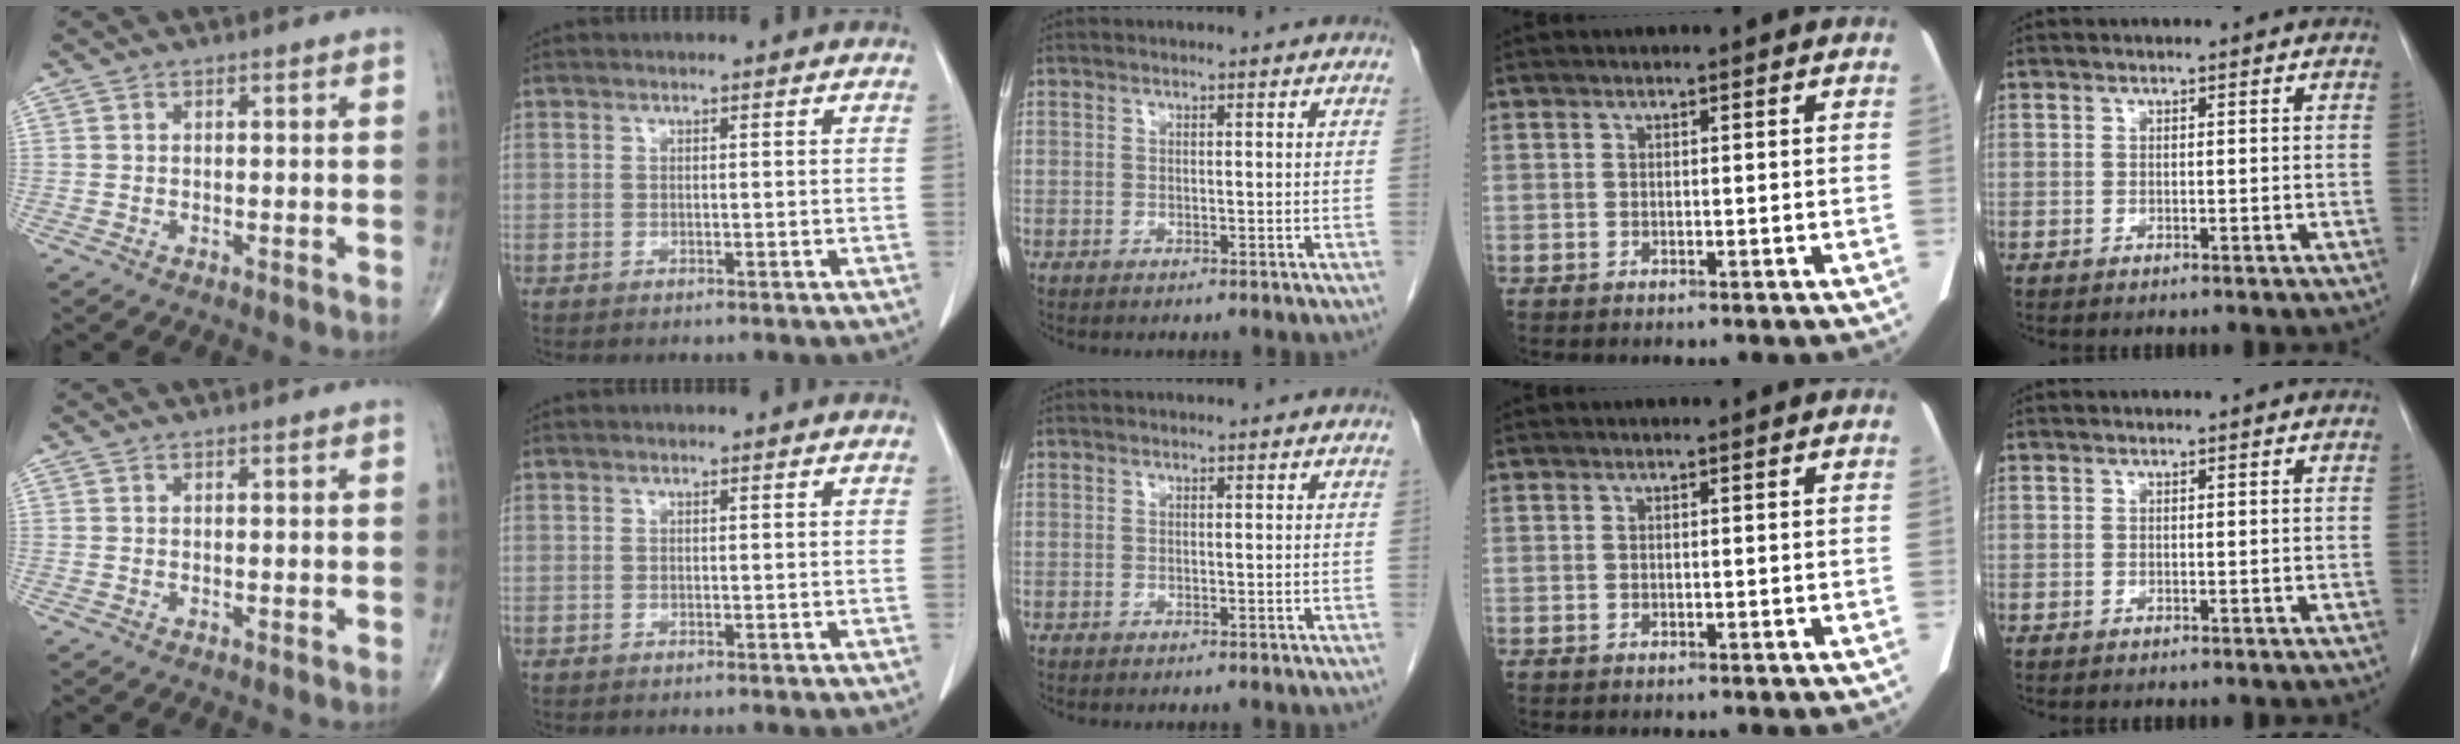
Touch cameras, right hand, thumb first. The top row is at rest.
{}